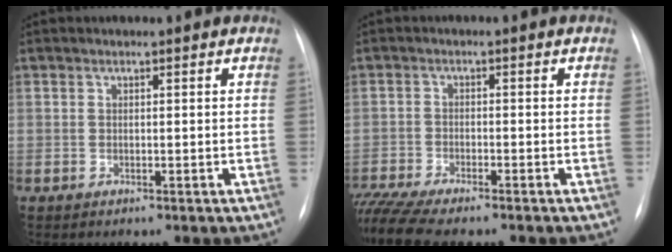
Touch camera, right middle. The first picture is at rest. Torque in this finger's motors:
{"motor_torque": [1.10, -1.04, 0.20, 0.12]}